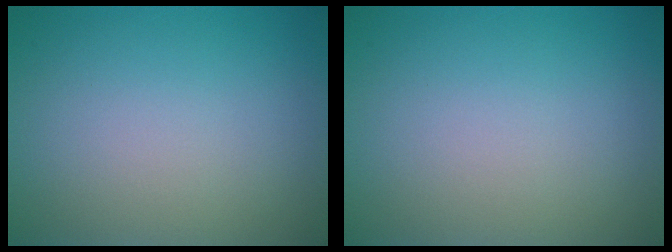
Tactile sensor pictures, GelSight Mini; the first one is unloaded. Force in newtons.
{"total": 0.0}